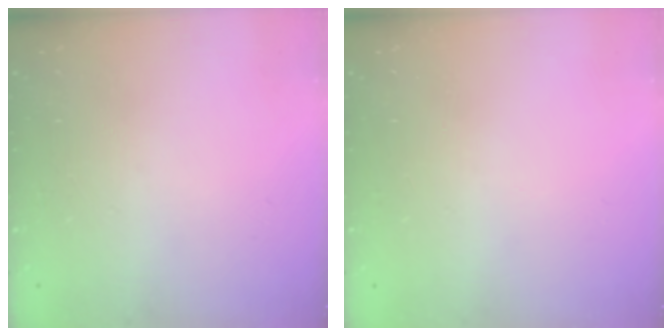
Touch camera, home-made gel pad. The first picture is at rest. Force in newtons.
{"total": 0.0}